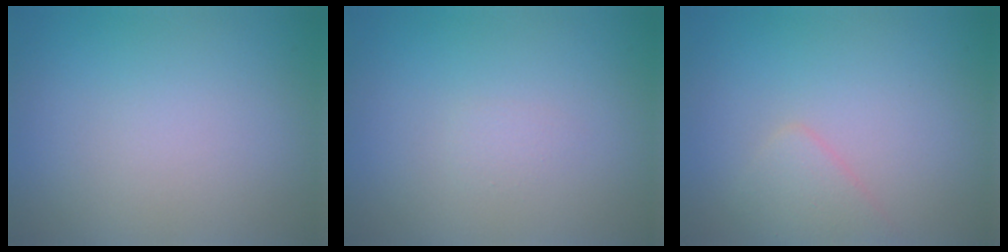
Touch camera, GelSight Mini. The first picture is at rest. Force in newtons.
{"total": 0.5, "press": 0.5, "slide": 0.1}
{"total": 1.8, "press": 1.8, "slide": 0.1}